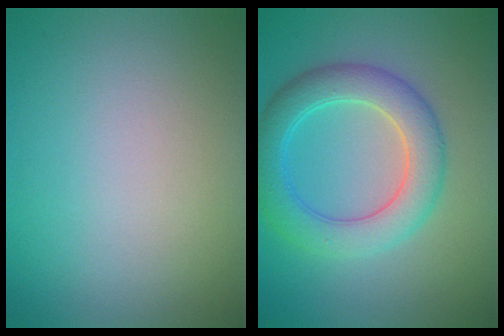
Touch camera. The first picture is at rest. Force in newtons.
{"total": 5.4, "press": 5.4, "slide": 0.1}